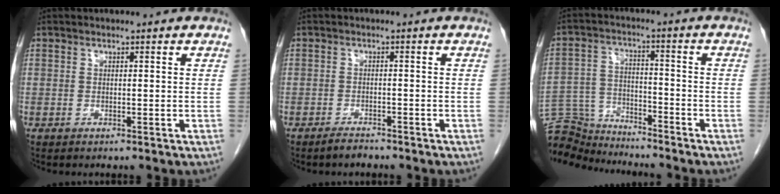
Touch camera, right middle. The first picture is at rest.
{"total": 1.9, "force": [-1.7, 0.4, 0.6], "torque": [-0.016, -0.002, -0.028]}
{"total": 10.3, "force": [-10.2, 1.4, 0.5], "torque": [-0.015, 0.015, -0.187]}